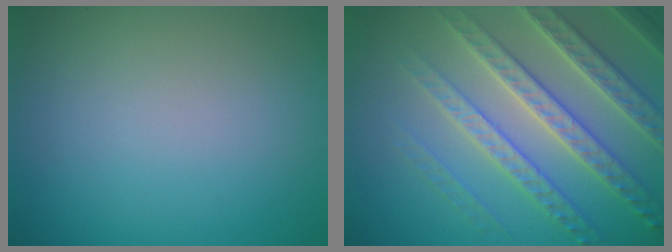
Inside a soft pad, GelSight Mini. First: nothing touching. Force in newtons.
{"total": 7.0, "press": 6.8, "slide": 1.7}